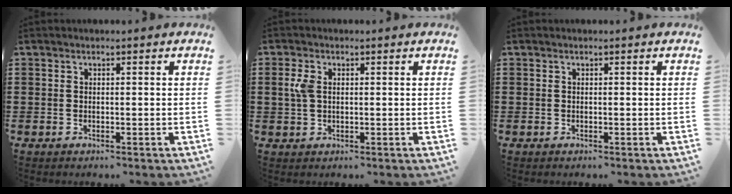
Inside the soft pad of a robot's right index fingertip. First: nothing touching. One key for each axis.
{"total": 3.0, "fx": 0.6, "fy": 1.8, "fz": 2.3, "tx": -0.066, "ty": 0.002, "tz": 0.005}
{"total": 0.0}